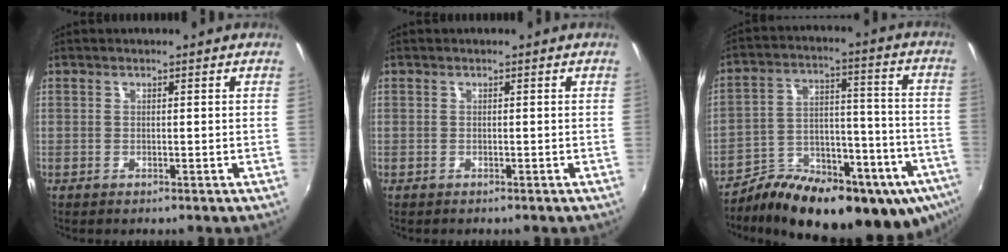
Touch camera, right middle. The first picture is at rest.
{"total": 0.0}
{"total": 27.0, "force": [-17.2, 11.4, 17.4], "torque": [-0.261, -0.011, -0.237]}